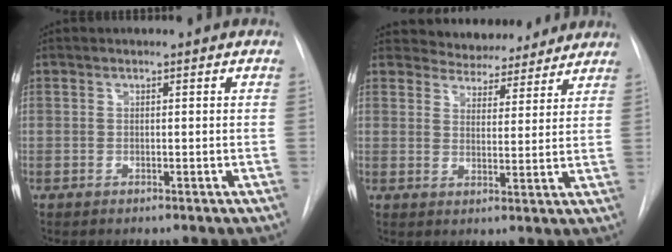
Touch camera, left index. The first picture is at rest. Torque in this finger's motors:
{"motor_torque": [0.04, -1.33, 0.24, 0.06]}